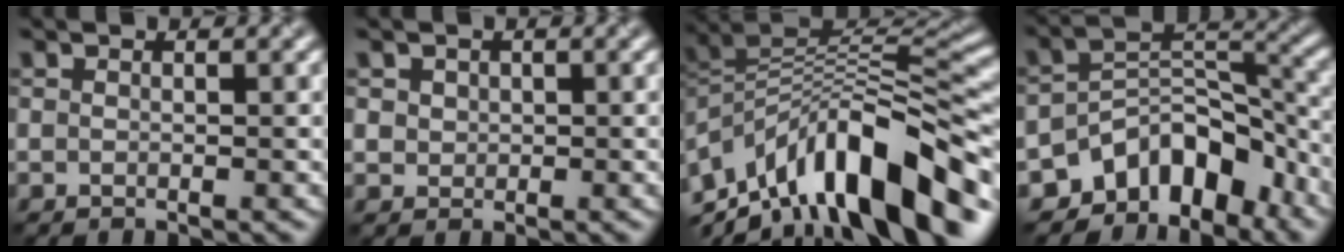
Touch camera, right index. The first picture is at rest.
{"total": 1.6, "force": [0.7, 1.4, 0.5], "torque": [-0.011, 0.005, 0.018]}
{"total": 13.0, "force": [-6.1, 5.8, 9.9], "torque": [-0.163, 0.028, -0.110]}
{"total": 8.4, "force": [-5.8, 4.9, 3.5], "torque": [-0.025, -0.005, -0.103]}